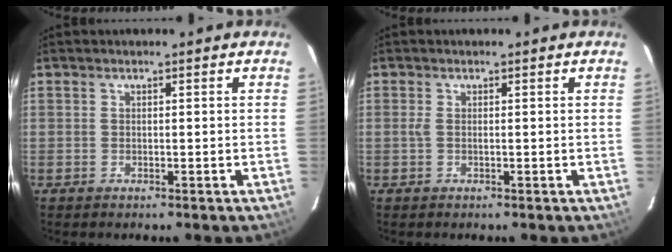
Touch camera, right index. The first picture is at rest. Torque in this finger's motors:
{"motor_torque": [0.22, 0.07, 0.10, 0.03]}